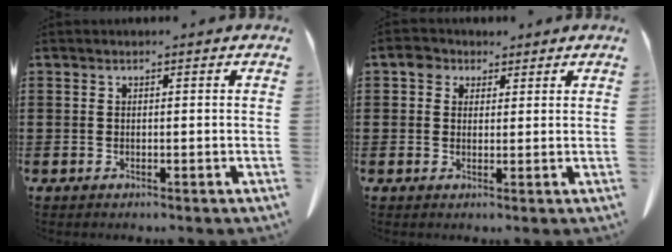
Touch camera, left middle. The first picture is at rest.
{"total": 2.9, "force": [1.9, 2.0, 0.9], "torque": [-0.019, 0.005, 0.033]}